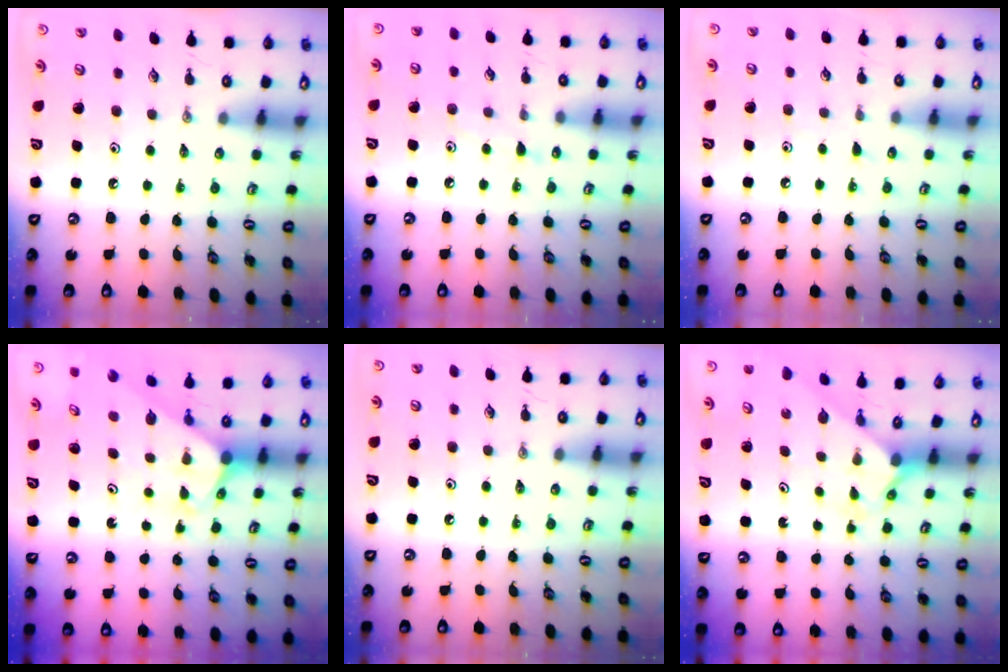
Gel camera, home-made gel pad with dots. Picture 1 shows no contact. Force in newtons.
{"total": 6.8, "press": 6.8, "slide": 0.6}
{"total": 2.3, "press": 2.2, "slide": 0.4}
{"total": 1.8, "press": 1.8, "slide": 0.1}
{"total": 0.0}
{"total": 2.0, "press": 2.0, "slide": 0.2}